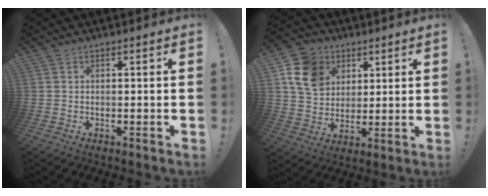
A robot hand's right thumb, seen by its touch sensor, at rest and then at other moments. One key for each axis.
{"total": 14.3, "fx": 5.7, "fy": 11.5, "fz": 6.3, "tx": -0.095, "ty": -0.018, "tz": 0.119}